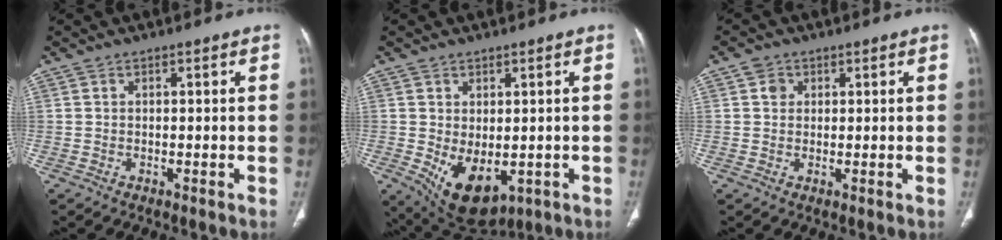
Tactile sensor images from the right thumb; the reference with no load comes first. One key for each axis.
{"total": 10.3, "fx": -2.2, "fy": 6.2, "fz": 7.9, "tx": -0.113, "ty": -0.009, "tz": -0.007}
{"total": 2.2, "fx": 0.7, "fy": 1.9, "fz": 0.8, "tx": -0.005, "ty": -0.002, "tz": 0.010}